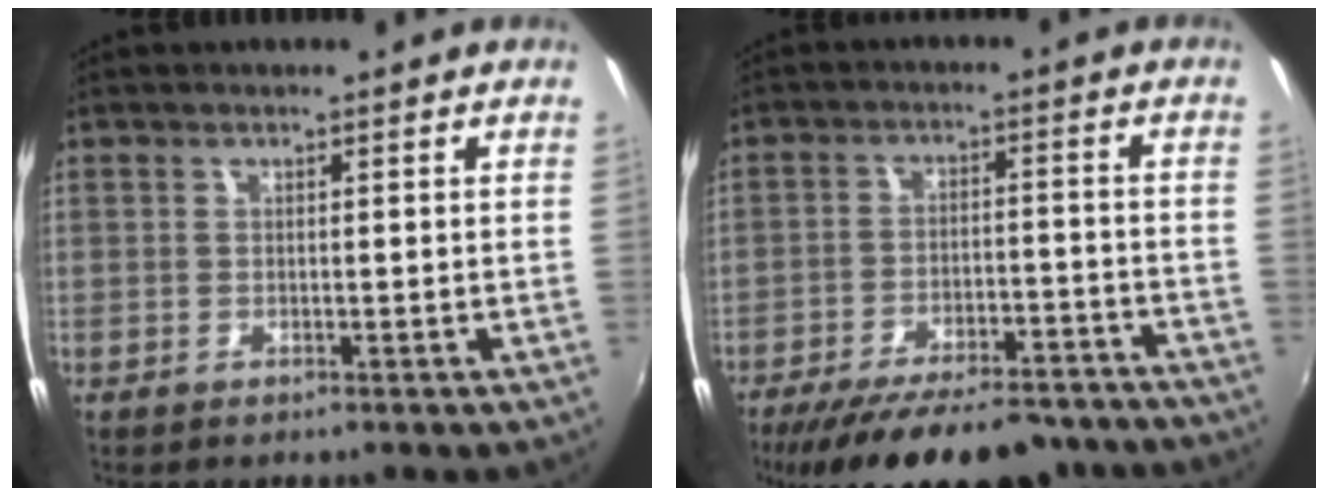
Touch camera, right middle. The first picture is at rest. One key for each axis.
{"total": 22.4, "fx": -18.8, "fy": 6.9, "fz": 10.0, "tx": -0.186, "ty": -0.015, "tz": -0.255}